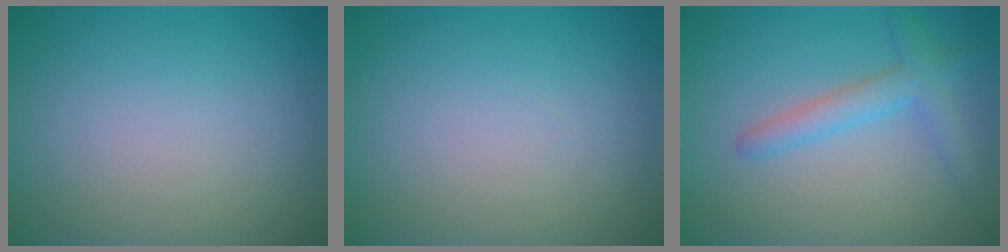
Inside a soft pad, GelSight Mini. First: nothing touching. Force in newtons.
{"total": 0.0}
{"total": 2.8, "press": 2.8, "slide": 0.3}